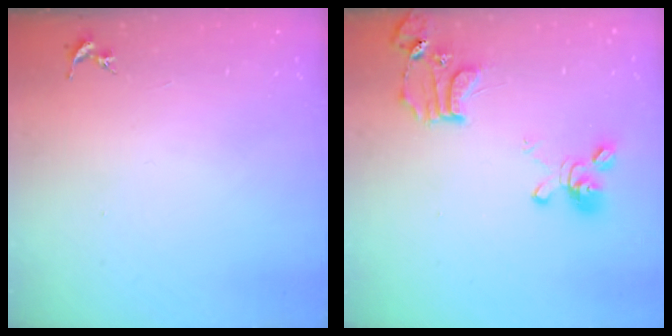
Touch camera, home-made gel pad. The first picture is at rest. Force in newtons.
{"total": 15.3, "press": 15.3, "slide": 1.1}